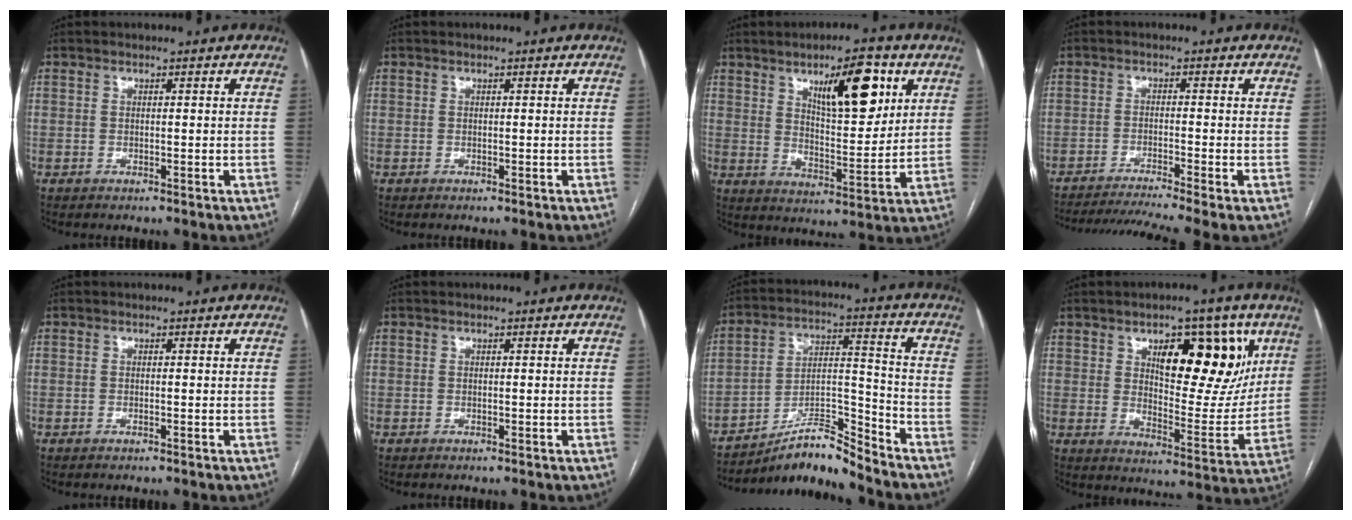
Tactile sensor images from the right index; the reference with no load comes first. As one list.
[{"total": 0.0}, {"total": 12.5, "force": [6.0, 3.7, 10.3], "torque": [-0.156, 0.001, 0.099]}, {"total": 9.0, "force": [-7.5, -1.6, 4.8], "torque": [-0.070, -0.012, -0.119]}, {"total": 0.0}, {"total": 0.0}, {"total": 9.3, "force": [-8.9, 0.3, 2.7], "torque": [-0.047, 0.031, -0.157]}, {"total": 15.3, "force": [6.8, 6.0, 12.4], "torque": [-0.157, 0.006, 0.106]}]